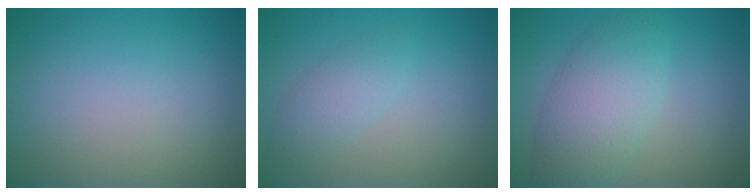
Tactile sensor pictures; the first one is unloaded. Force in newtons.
{"total": 2.1, "press": 2.1, "slide": 0.1}
{"total": 5.4, "press": 5.4, "slide": 0.2}